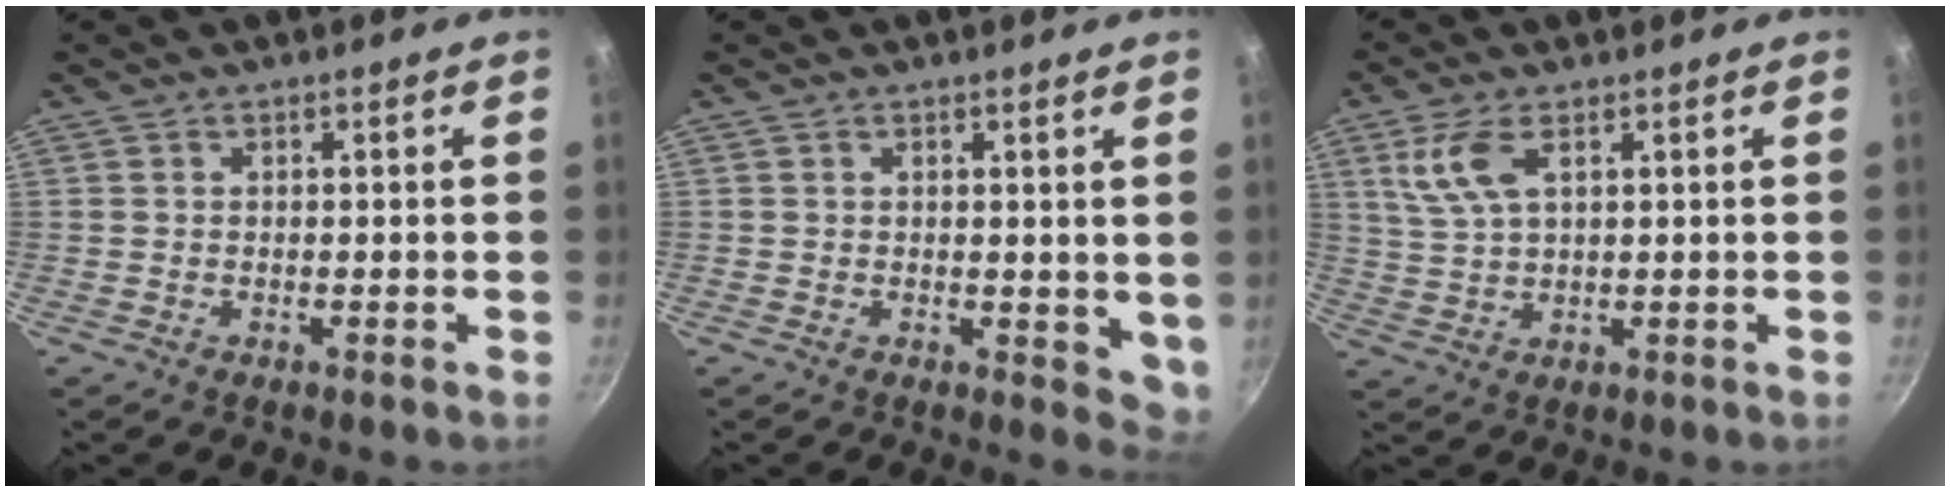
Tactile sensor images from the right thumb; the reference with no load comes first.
{"total": 4.5, "force": [1.5, 2.5, 3.5], "torque": [-0.032, -0.008, 0.023]}
{"total": 7.0, "force": [2.9, 3.1, 5.5], "torque": [-0.116, -0.003, 0.064]}